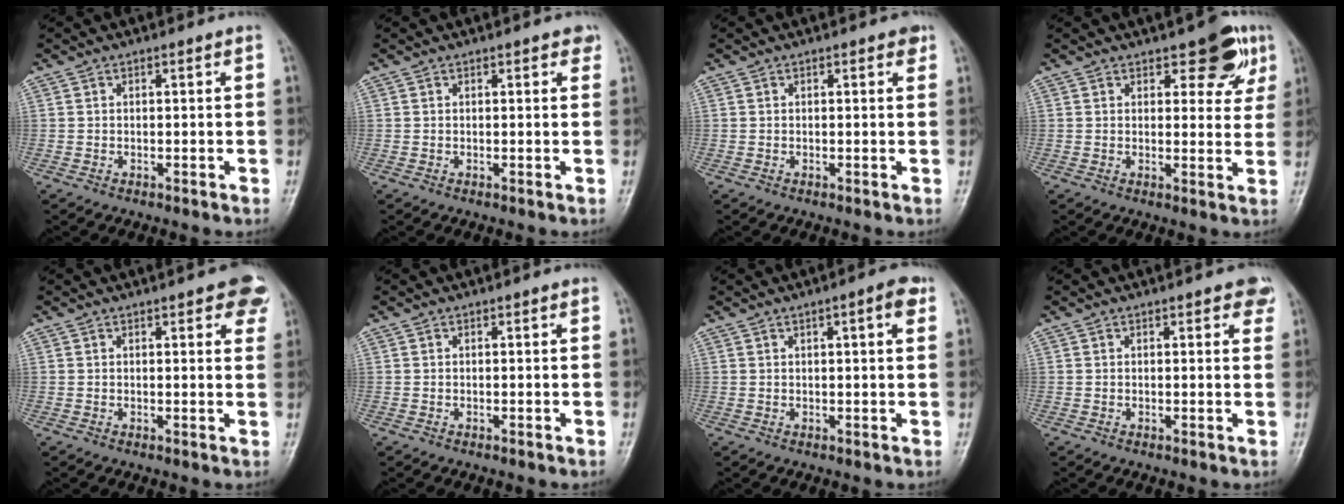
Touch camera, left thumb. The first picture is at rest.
{"total": 1.7, "force": [1.0, 0.9, 1.1], "torque": [0.000, -0.001, 0.008]}
{"total": 1.2, "force": [0.7, 0.6, 0.8], "torque": [-0.001, -0.001, 0.004]}
{"total": 7.4, "force": [4.2, 3.7, 4.8], "torque": [-0.022, -0.016, 0.050]}
{"total": 6.3, "force": [3.6, 2.3, 4.7], "torque": [-0.028, -0.006, 0.037]}
{"total": 0.0}
{"total": 3.7, "force": [1.7, 0.8, 3.3], "torque": [-0.039, -0.001, 0.020]}
{"total": 3.2, "force": [1.9, 1.4, 2.2], "torque": [-0.009, -0.003, 0.018]}